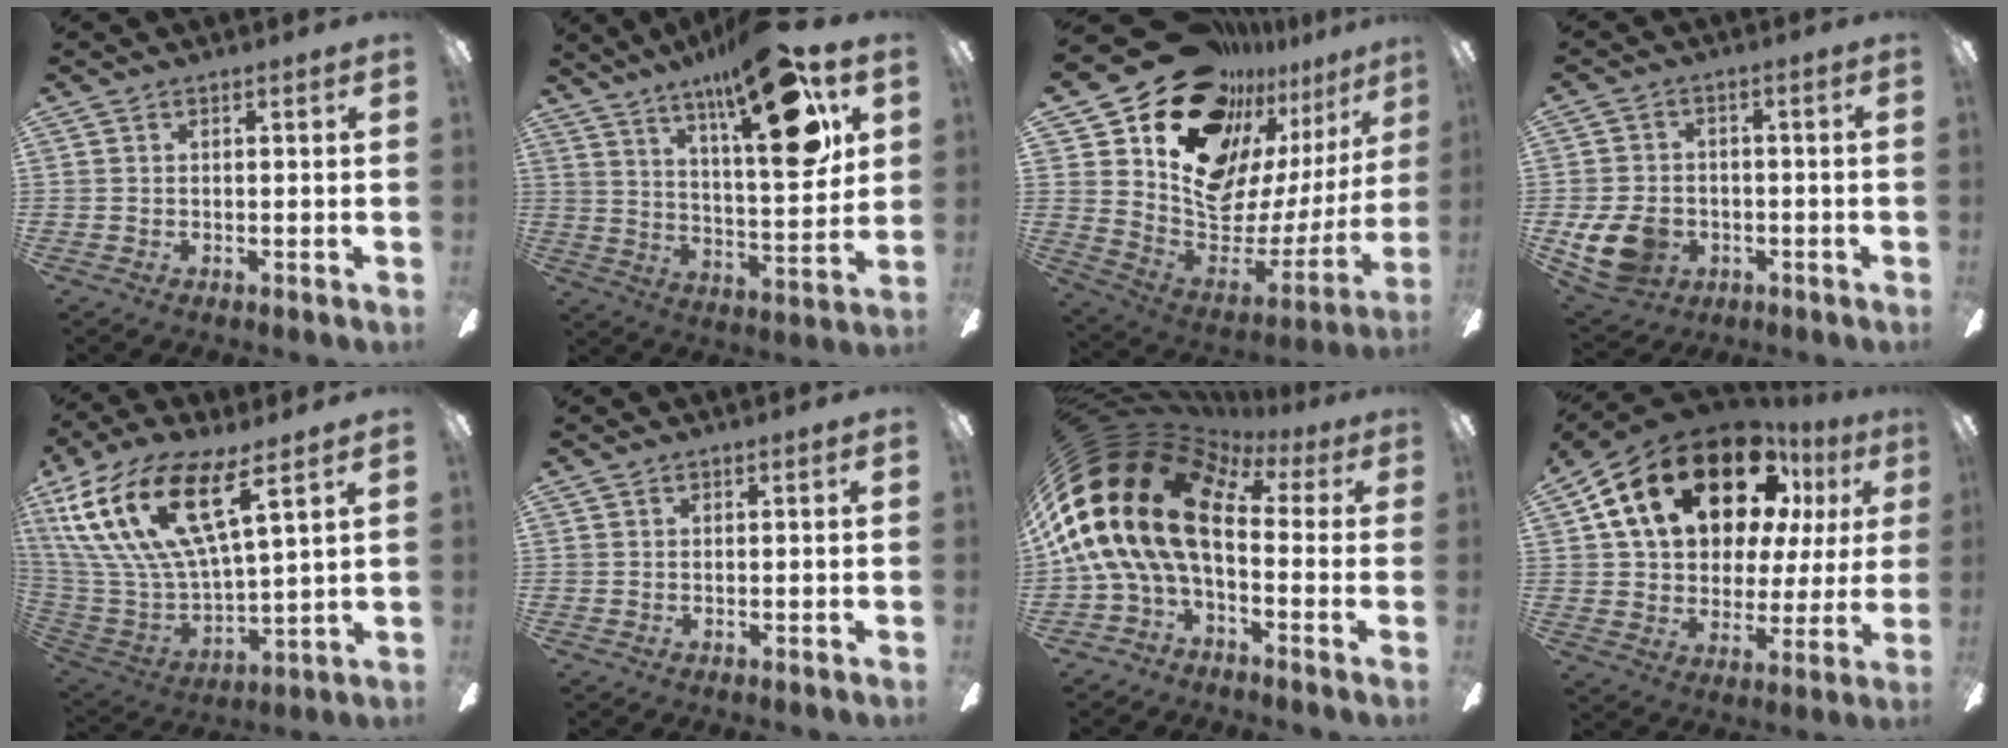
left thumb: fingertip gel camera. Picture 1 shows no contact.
{"total": 22.4, "force": [12.5, 6.2, 17.6], "torque": [-0.268, -0.058, 0.187]}
{"total": 18.9, "force": [14.3, 10.2, 6.9], "torque": [-0.104, -0.123, 0.271]}
{"total": 11.1, "force": [-3.8, 8.1, 6.4], "torque": [-0.144, 0.018, -0.068]}
{"total": 22.8, "force": [12.4, 8.3, 17.2], "torque": [-0.376, -0.066, 0.217]}
{"total": 0.0}
{"total": 21.9, "force": [2.7, 12.5, 17.8], "torque": [-0.382, -0.031, 0.053]}
{"total": 26.0, "force": [12.7, 14.6, 17.3], "torque": [-0.312, -0.054, 0.218]}